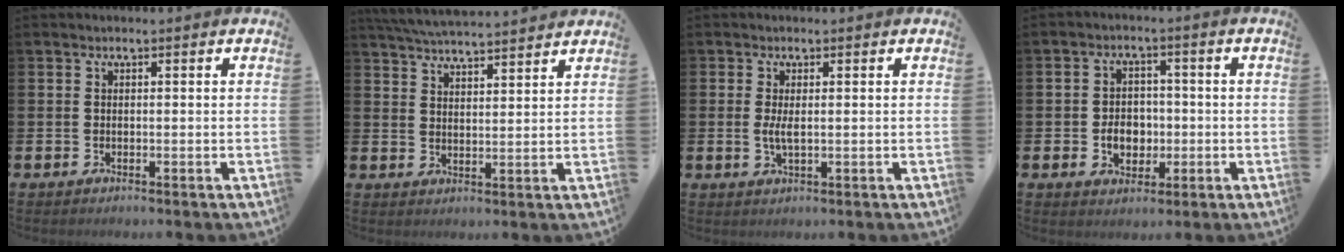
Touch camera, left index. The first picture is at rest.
{"total": 5.7, "force": [5.6, 0.1, 1.0], "torque": [-0.039, -0.028, 0.102]}
{"total": 1.9, "force": [0.2, 0.6, 1.8], "torque": [-0.032, 0.000, 0.001]}
{"total": 4.3, "force": [-0.8, 3.4, 2.5], "torque": [-0.027, -0.003, -0.025]}